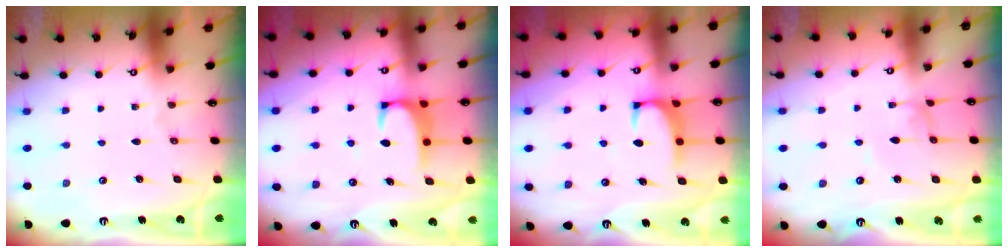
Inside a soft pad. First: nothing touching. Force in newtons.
{"total": 2.1, "press": 2.1, "slide": 0.3}
{"total": 4.0, "press": 3.9, "slide": 0.9}
{"total": 2.2, "press": 2.2, "slide": 0.1}